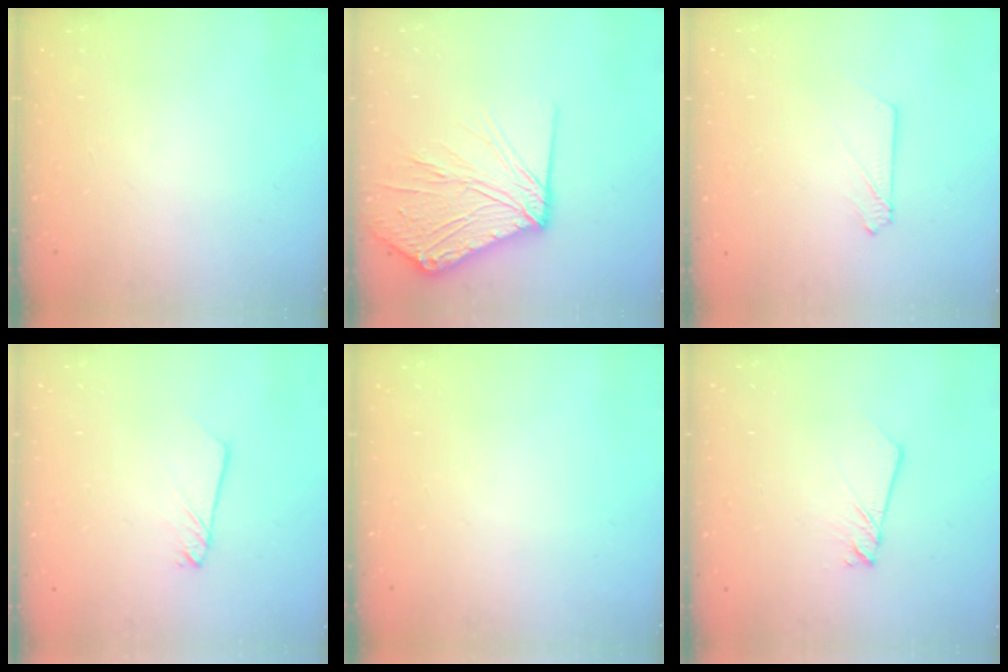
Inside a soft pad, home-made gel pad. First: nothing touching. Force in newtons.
{"total": 15.2, "press": 15.1, "slide": 1.4}
{"total": 2.7, "press": 2.7, "slide": 0.3}
{"total": 2.1, "press": 2.1, "slide": 0.2}
{"total": 0.0}
{"total": 2.7, "press": 2.7, "slide": 0.2}